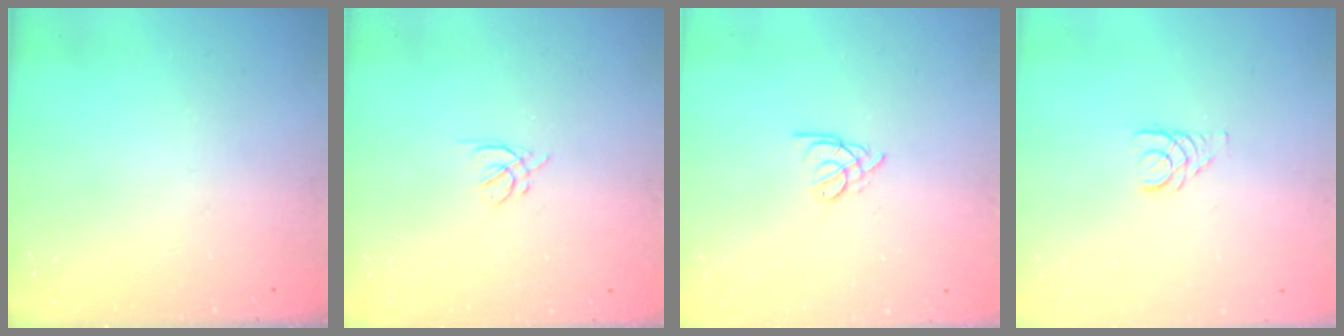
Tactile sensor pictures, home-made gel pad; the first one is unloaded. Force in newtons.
{"total": 2.8, "press": 2.8, "slide": 0.7}
{"total": 2.7, "press": 2.6, "slide": 0.5}
{"total": 2.7, "press": 2.7, "slide": 0.2}